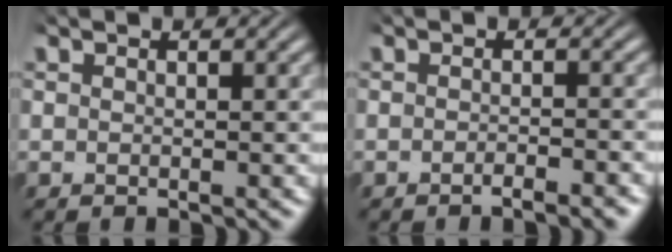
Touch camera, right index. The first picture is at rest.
{"total": 1.6, "force": [-1.4, 0.1, 0.6], "torque": [-0.006, 0.013, -0.034]}